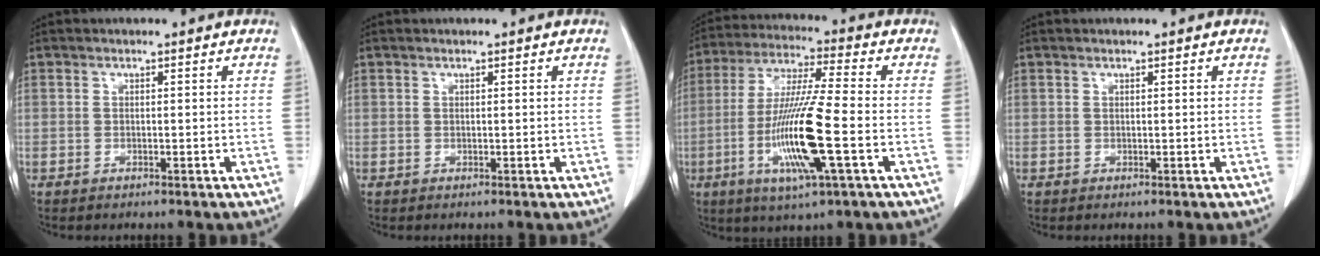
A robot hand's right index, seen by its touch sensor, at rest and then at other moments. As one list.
[{"total": 0.0}, {"total": 14.6, "force": [-3.9, 0.3, 14.1], "torque": [-0.287, -0.018, -0.077]}, {"total": 0.0}]